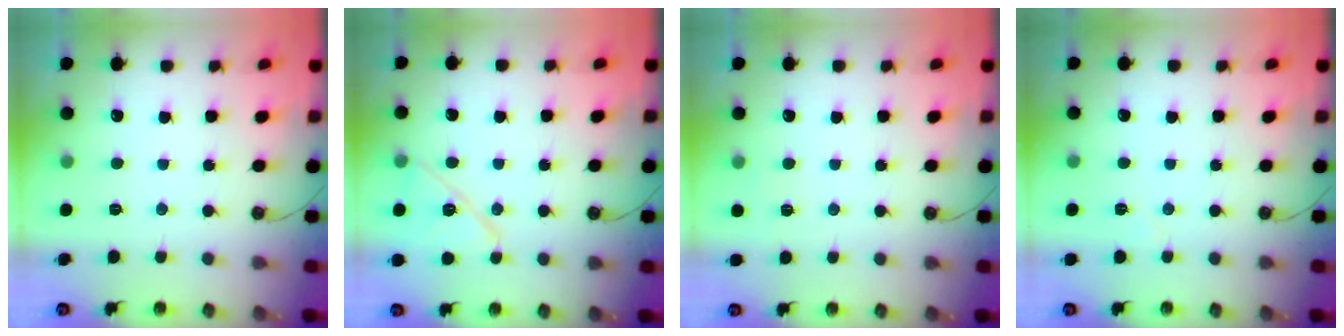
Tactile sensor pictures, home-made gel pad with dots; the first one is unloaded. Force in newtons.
{"total": 12.1, "press": 12.1, "slide": 0.6}
{"total": 2.9, "press": 2.9, "slide": 0.2}
{"total": 3.7, "press": 3.1, "slide": 2.1}